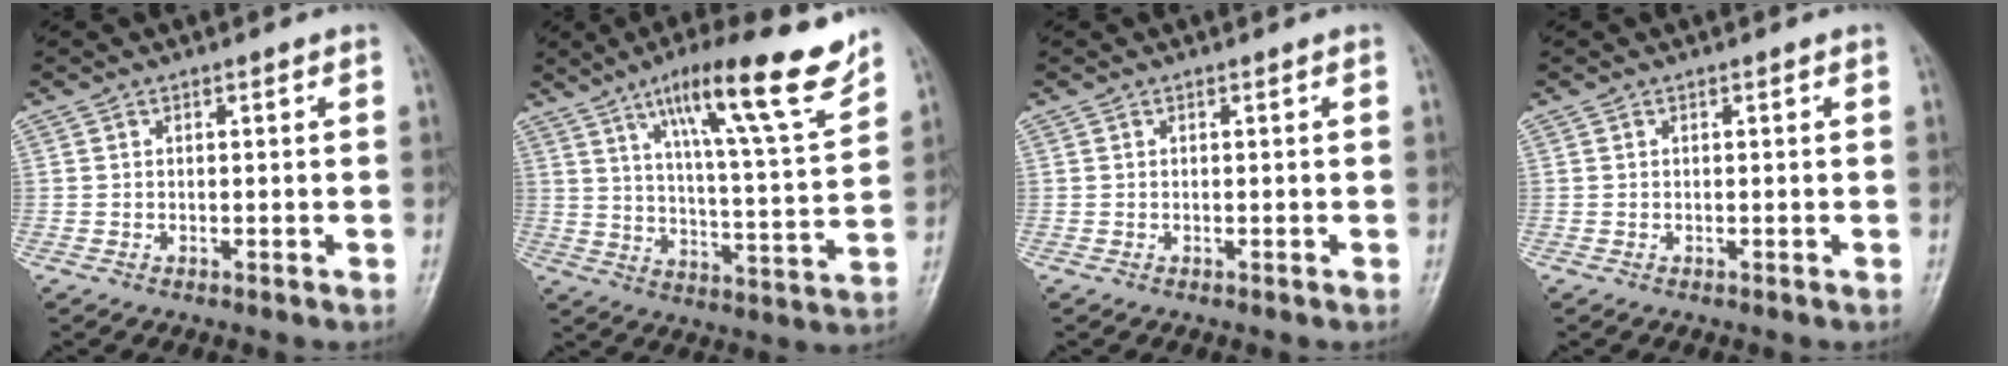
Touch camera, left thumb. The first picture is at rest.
{"total": 18.8, "force": [12.4, 2.3, 13.9], "torque": [-0.194, -0.061, 0.193]}
{"total": 0.0}
{"total": 0.0}